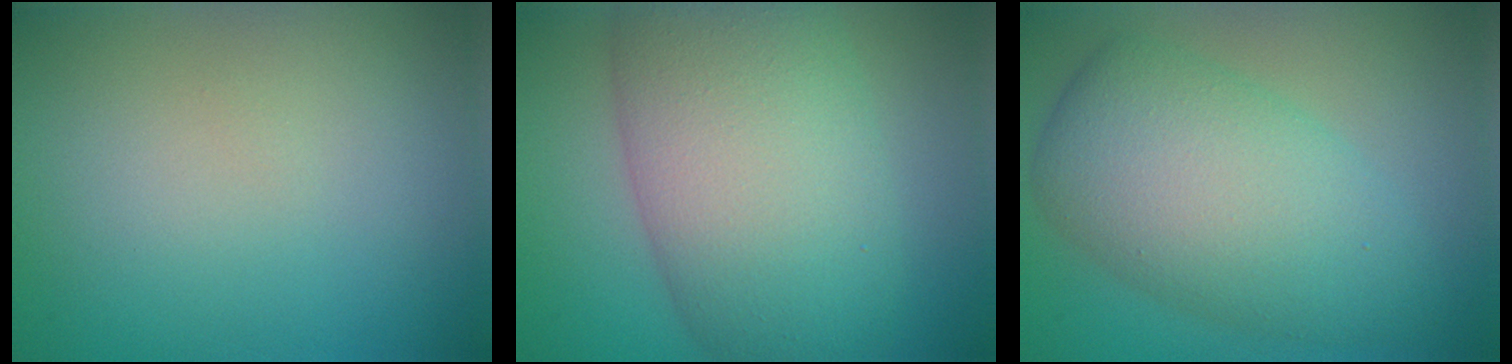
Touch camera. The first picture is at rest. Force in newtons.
{"total": 11.8, "press": 11.8, "slide": 0.3}
{"total": 8.3, "press": 8.3, "slide": 0.2}